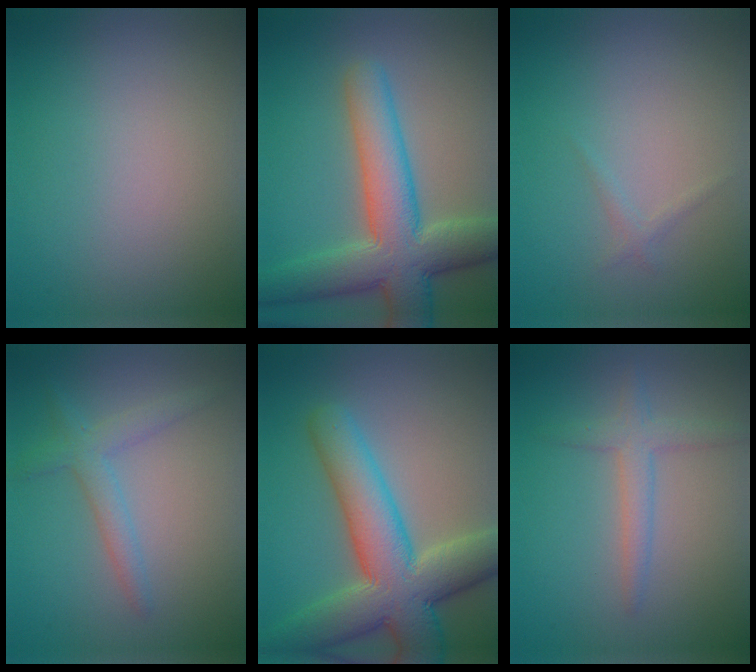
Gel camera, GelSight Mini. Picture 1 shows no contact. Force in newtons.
{"total": 9.1, "press": 9.1, "slide": 0.3}
{"total": 0.8, "press": 0.8, "slide": 0.1}
{"total": 2.6, "press": 2.6, "slide": 0.1}
{"total": 10.3, "press": 10.3, "slide": 0.7}
{"total": 2.4, "press": 2.4, "slide": 0.1}